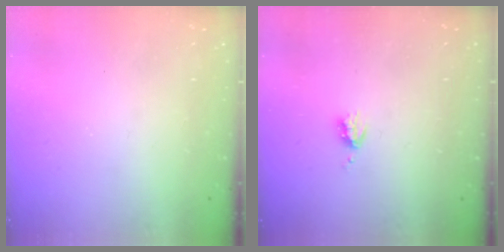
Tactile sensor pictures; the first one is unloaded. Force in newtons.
{"total": 3.4, "press": 3.3, "slide": 0.5}